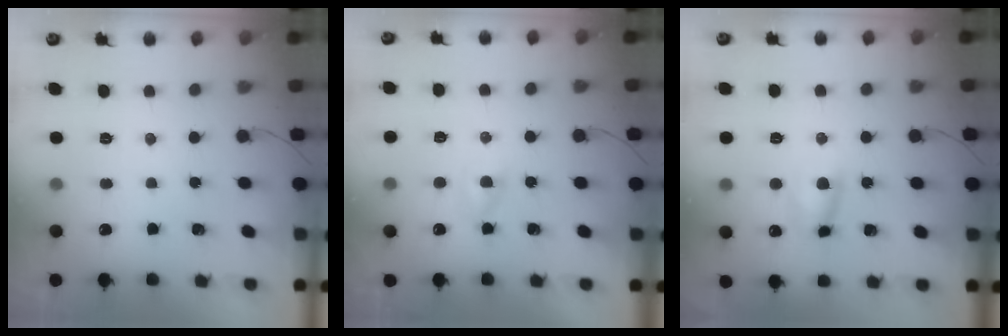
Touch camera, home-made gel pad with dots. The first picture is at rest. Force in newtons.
{"total": 1.9, "press": 1.6, "slide": 1.0}
{"total": 6.3, "press": 6.3, "slide": 0.2}